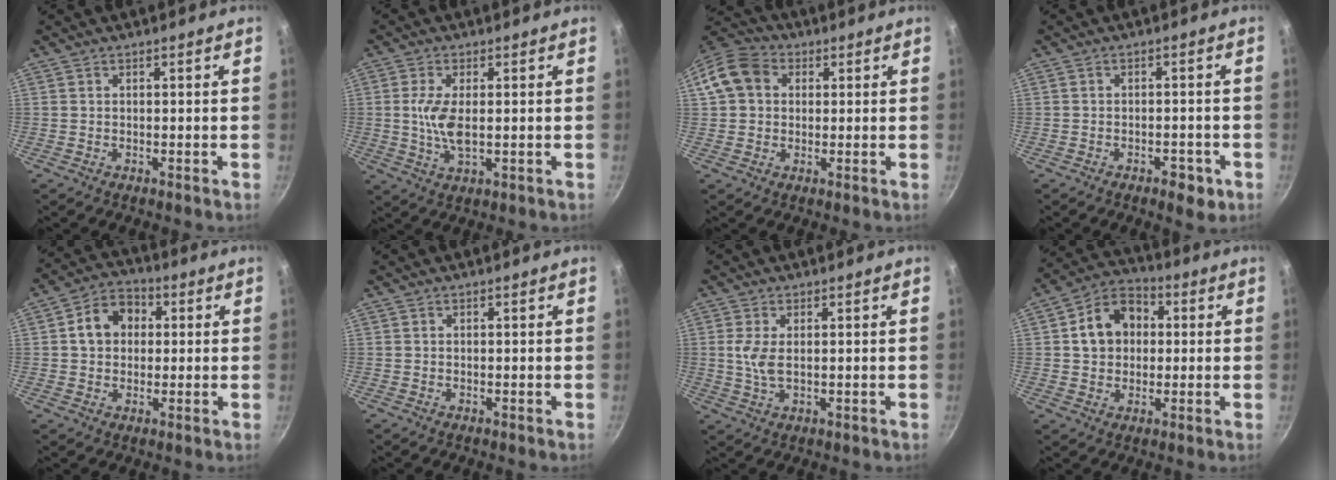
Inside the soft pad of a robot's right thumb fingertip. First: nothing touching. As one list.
[{"total": 6.5, "force": [0.2, 2.6, 5.9], "torque": [-0.126, -0.005, 0.005]}, {"total": 9.9, "force": [2.0, 8.1, 5.3], "torque": [-0.073, 0.020, 0.018]}, {"total": 4.4, "force": [-2.2, 2.2, 3.1], "torque": [-0.030, 0.017, -0.023]}, {"total": 8.7, "force": [1.4, 7.1, 4.9], "torque": [-0.046, 0.019, 0.009]}, {"total": 0.0}, {"total": 4.2, "force": [0.6, 1.9, 3.7], "torque": [-0.080, -0.003, 0.013]}, {"total": 11.0, "force": [1.5, 8.9, 6.4], "torque": [-0.074, 0.023, 0.011]}]